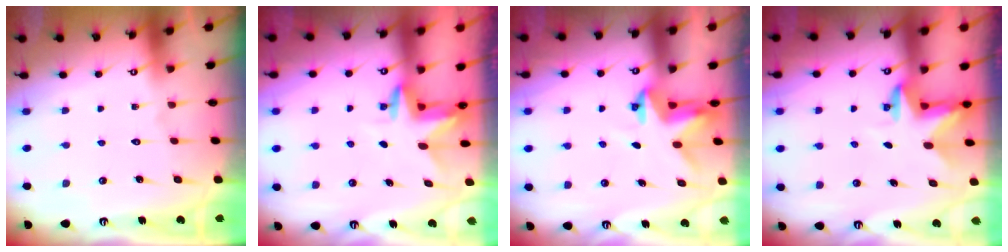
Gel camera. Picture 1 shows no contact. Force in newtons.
{"total": 3.2, "press": 3.2, "slide": 0.3}
{"total": 3.4, "press": 3.4, "slide": 0.1}
{"total": 2.9, "press": 2.9, "slide": 0.1}